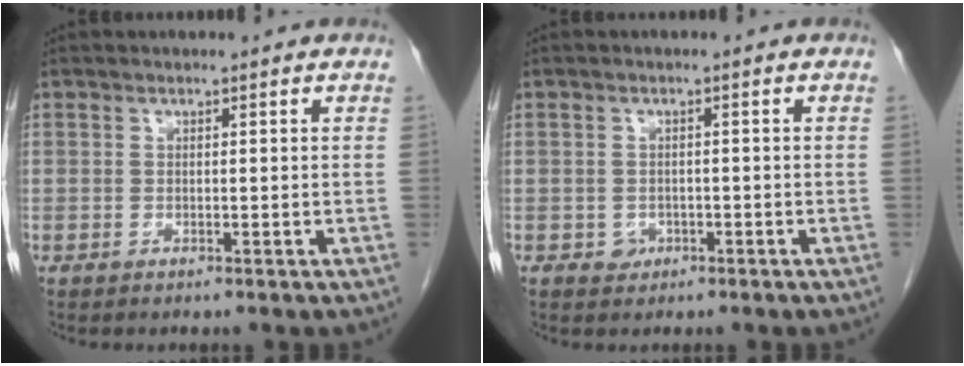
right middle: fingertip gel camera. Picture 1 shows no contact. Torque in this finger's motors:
{"motor_torque": [-0.18, -0.10, 0.01, -0.02]}